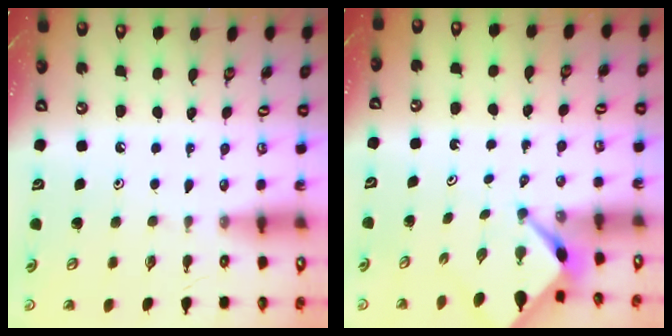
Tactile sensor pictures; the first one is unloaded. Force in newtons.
{"total": 2.7, "press": 2.7, "slide": 0.3}